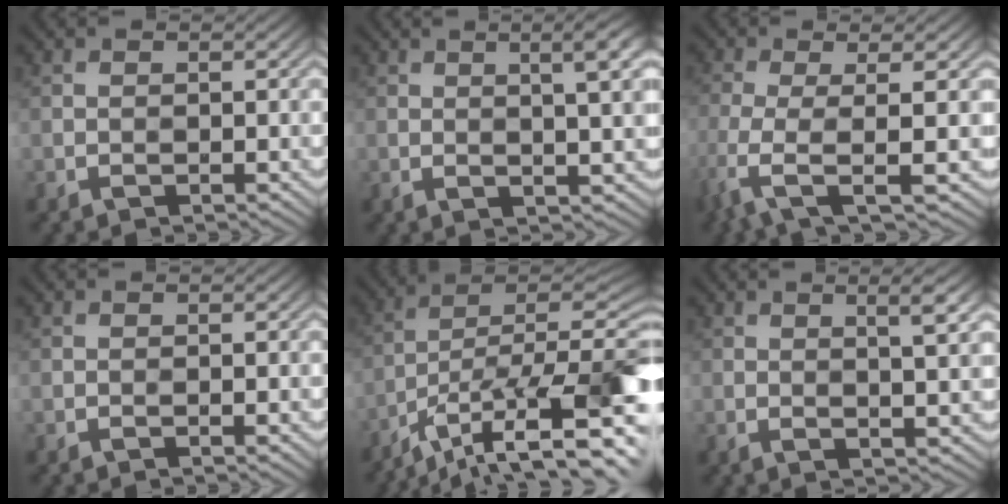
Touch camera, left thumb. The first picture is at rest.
{"total": 5.7, "force": [1.9, 0.9, 5.3], "torque": [-0.076, 0.010, 0.035]}
{"total": 5.7, "force": [-0.3, 1.2, 5.5], "torque": [-0.106, -0.001, -0.019]}
{"total": 0.0}
{"total": 15.2, "force": [-7.3, 5.3, 12.3], "torque": [-0.207, -0.003, -0.115]}
{"total": 3.7, "force": [1.9, 0.2, 3.2], "torque": [-0.049, 0.007, 0.030]}